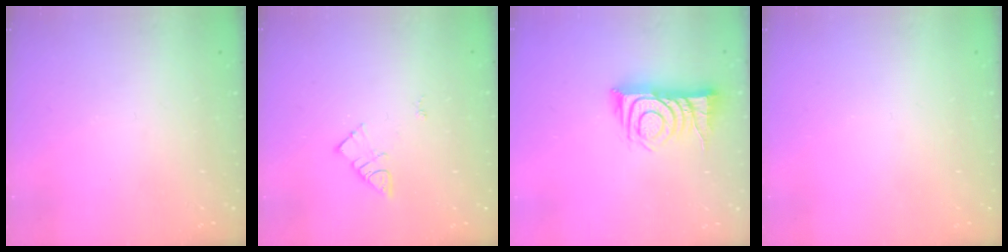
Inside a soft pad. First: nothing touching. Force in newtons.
{"total": 6.6, "press": 6.6, "slide": 0.7}
{"total": 11.9, "press": 11.9, "slide": 0.6}
{"total": 0.0}